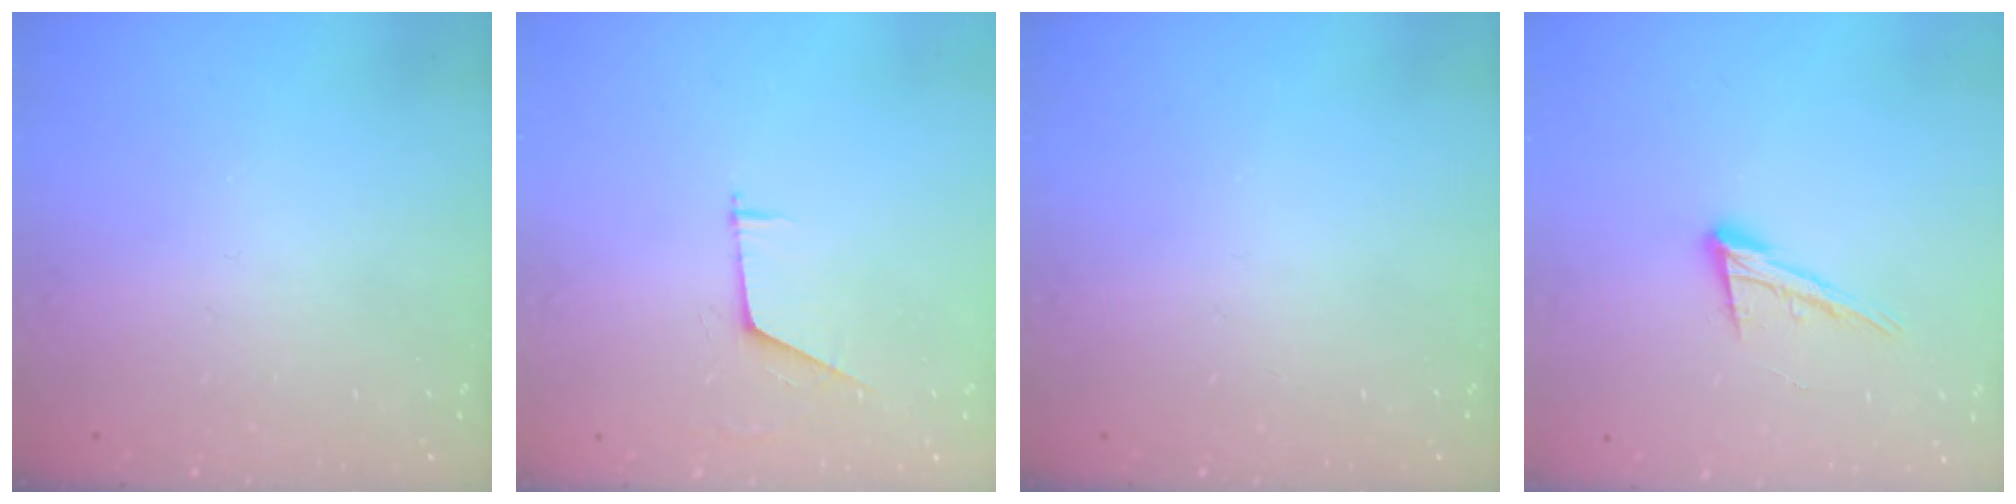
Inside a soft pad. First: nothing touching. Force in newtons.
{"total": 5.7, "press": 5.7, "slide": 0.3}
{"total": 0.0}
{"total": 12.3, "press": 12.0, "slide": 2.5}